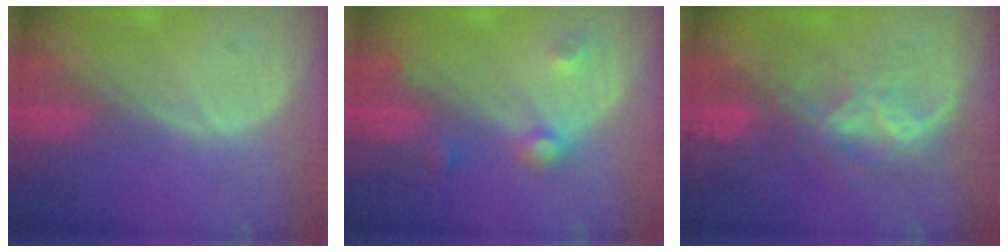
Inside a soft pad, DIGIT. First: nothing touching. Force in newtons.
{"total": 3.7, "press": 3.4, "slide": 1.4}
{"total": 6.7, "press": 6.0, "slide": 3.0}